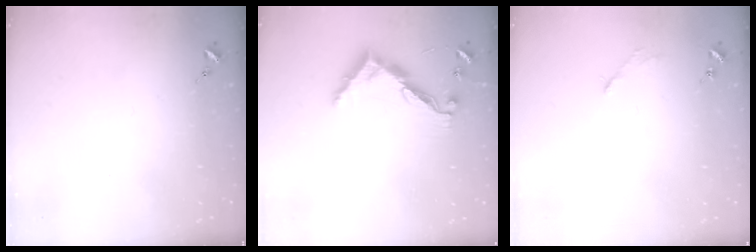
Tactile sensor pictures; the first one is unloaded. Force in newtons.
{"total": 9.7, "press": 9.7, "slide": 0.3}
{"total": 2.9, "press": 2.9, "slide": 0.4}